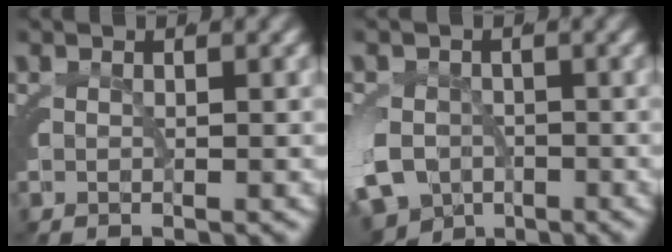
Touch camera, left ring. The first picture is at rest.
{"total": 7.0, "force": [-3.5, 5.6, 2.2], "torque": [-0.045, -0.033, -0.047]}